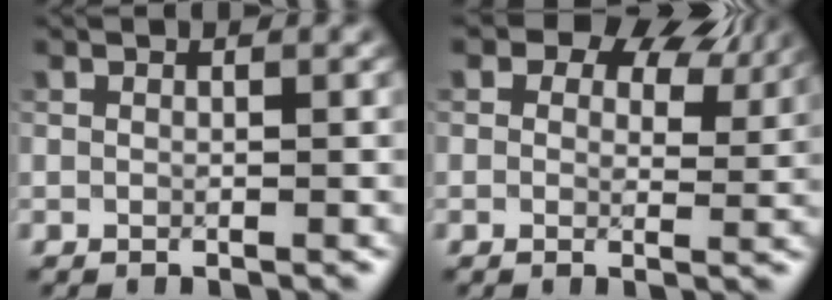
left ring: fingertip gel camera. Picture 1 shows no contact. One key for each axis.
{"total": 7.5, "fx": 4.6, "fy": 4.1, "fz": 4.4, "tx": -0.062, "ty": 0.006, "tz": 0.058}